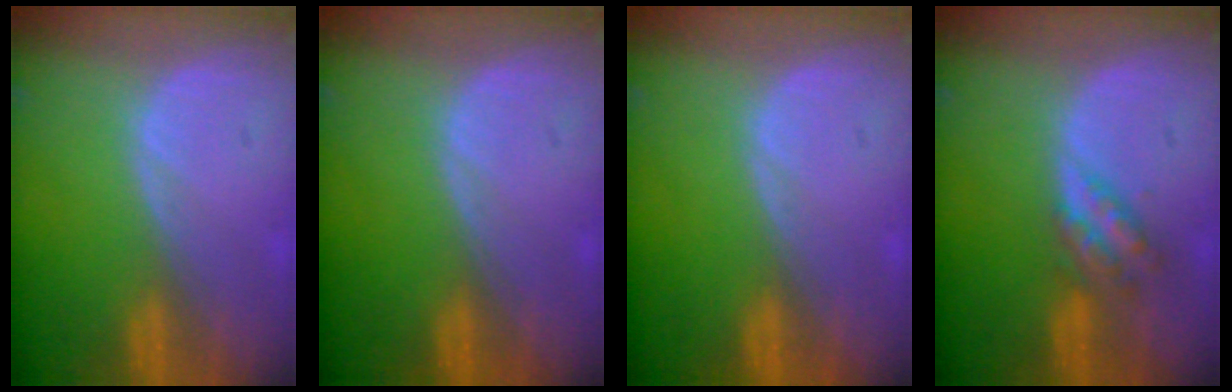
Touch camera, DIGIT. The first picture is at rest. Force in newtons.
{"total": 0.0}
{"total": 0.0}
{"total": 4.0, "press": 4.0, "slide": 0.3}